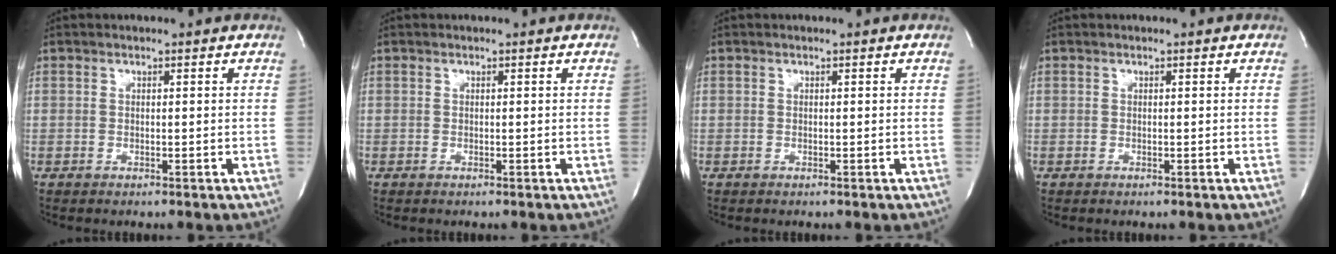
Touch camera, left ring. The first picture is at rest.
{"total": 0.0}
{"total": 0.0}
{"total": 0.0}